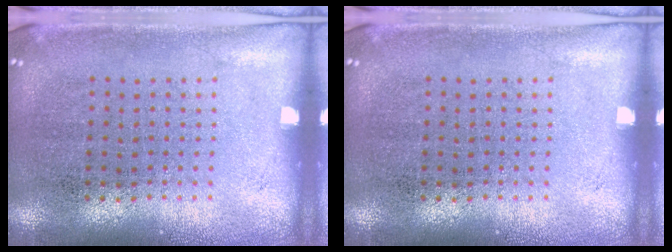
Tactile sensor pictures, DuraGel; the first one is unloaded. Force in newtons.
{"total": 0.0}